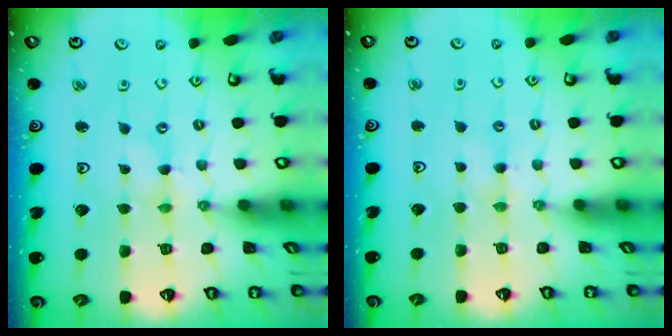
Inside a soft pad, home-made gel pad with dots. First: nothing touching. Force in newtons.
{"total": 2.6, "press": 2.6, "slide": 0.4}